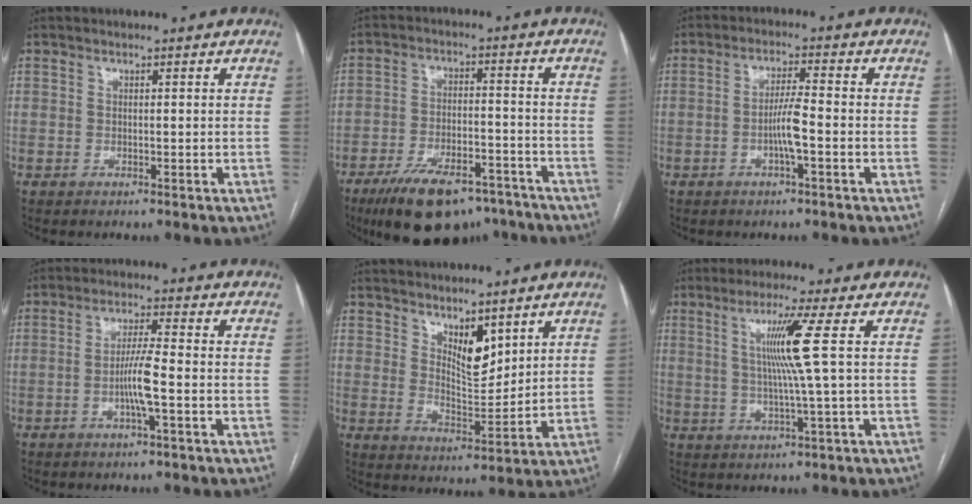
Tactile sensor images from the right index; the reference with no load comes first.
{"total": 15.9, "force": [-12.1, 5.8, 8.6], "torque": [-0.134, 0.007, -0.189]}
{"total": 4.6, "force": [-1.4, 0.1, 4.4], "torque": [-0.088, 0.003, -0.027]}
{"total": 5.4, "force": [-1.5, -0.1, 5.2], "torque": [-0.105, 0.000, -0.030]}
{"total": 6.1, "force": [3.9, 2.2, 4.1], "torque": [-0.075, -0.014, 0.076]}
{"total": 7.3, "force": [1.6, -2.2, 6.8], "torque": [-0.131, -0.003, 0.037]}